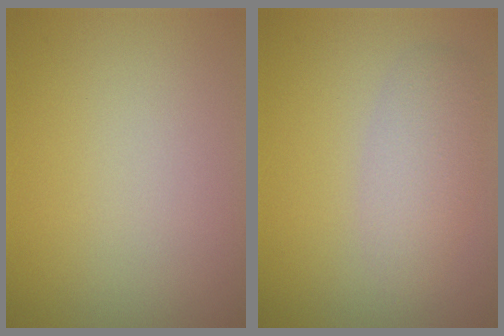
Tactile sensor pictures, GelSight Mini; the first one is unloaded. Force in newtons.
{"total": 2.9, "press": 2.9, "slide": 0.1}